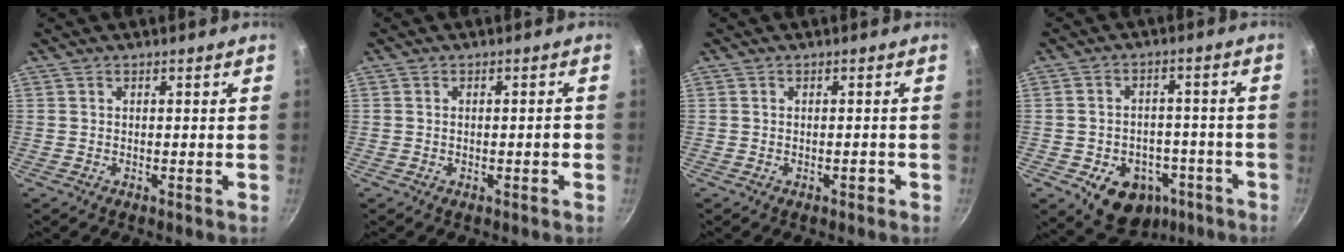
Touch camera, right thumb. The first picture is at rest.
{"total": 1.8, "force": [-0.4, 0.7, 1.6], "torque": [-0.019, 0.006, -0.009]}
{"total": 1.0, "force": [-0.6, 0.5, 0.7], "torque": [-0.003, 0.009, -0.007]}
{"total": 13.0, "force": [-5.8, 9.8, 6.3], "torque": [-0.052, 0.043, -0.066]}